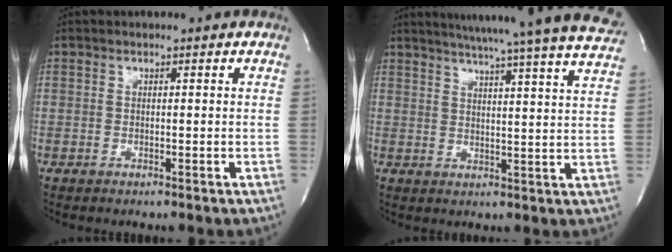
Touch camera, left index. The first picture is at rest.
{"total": 26.1, "force": [23.6, -0.5, 11.1], "torque": [-0.175, -0.061, 0.281]}